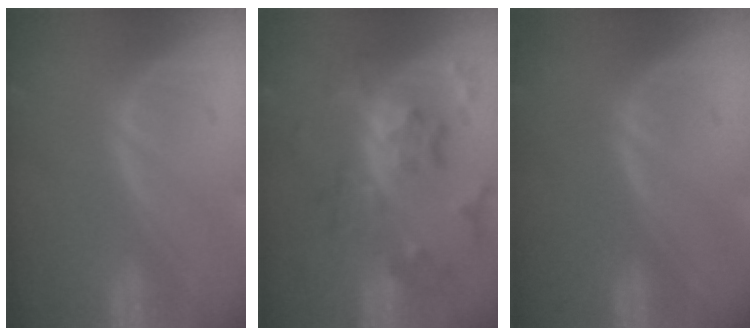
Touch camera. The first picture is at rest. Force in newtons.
{"total": 9.2, "press": 9.1, "slide": 0.8}
{"total": 0.0}